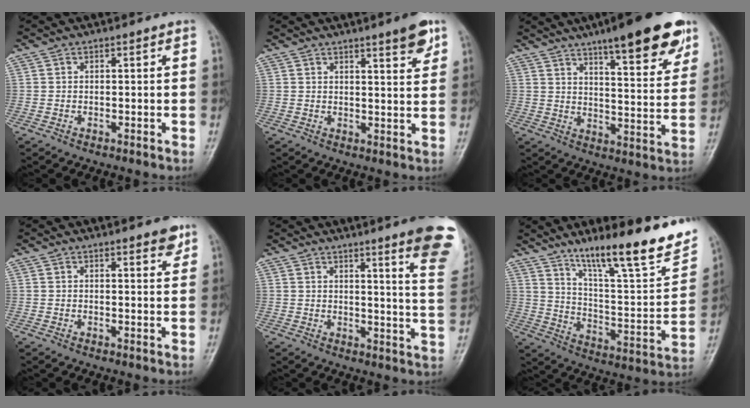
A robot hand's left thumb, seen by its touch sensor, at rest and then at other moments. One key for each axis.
{"total": 5.6, "fx": 3.6, "fy": 0.9, "fz": 4.1, "tx": -0.048, "ty": -0.023, "tz": 0.048}
{"total": 17.8, "fx": 11.4, "fy": 4.1, "fz": 13.0, "tx": -0.146, "ty": -0.050, "tz": 0.161}
{"total": 3.2, "fx": 2.3, "fy": 0.9, "fz": 2.0, "tx": -0.015, "ty": -0.013, "tz": 0.027}
{"total": 14.8, "fx": 9.5, "fy": 1.1, "fz": 11.3, "tx": -0.116, "ty": -0.058, "tz": 0.101}
{"total": 22.8, "fx": 15.9, "fy": 4.2, "fz": 15.8, "tx": -0.207, "ty": -0.070, "tz": 0.259}